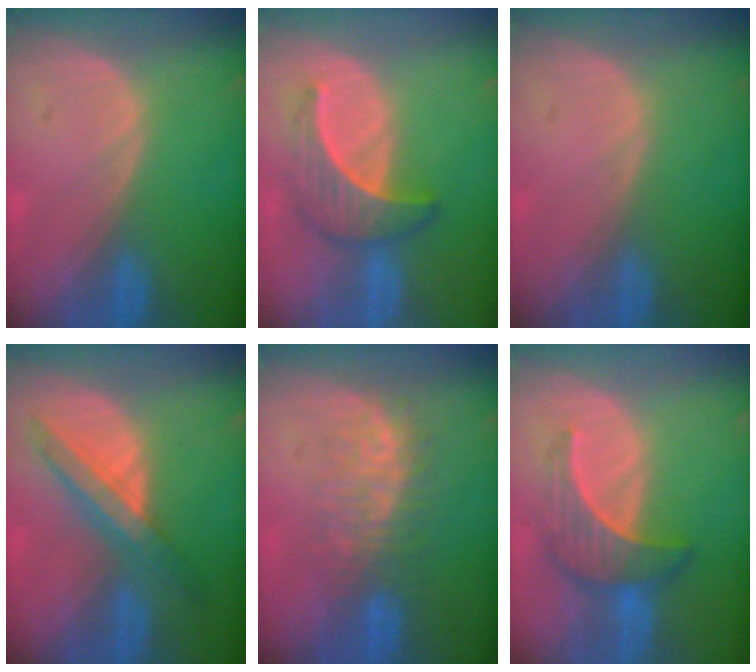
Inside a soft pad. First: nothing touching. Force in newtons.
{"total": 6.8, "press": 6.2, "slide": 2.9}
{"total": 0.0}
{"total": 6.6, "press": 6.5, "slide": 1.2}
{"total": 6.7, "press": 6.6, "slide": 1.2}
{"total": 6.8, "press": 6.4, "slide": 2.2}